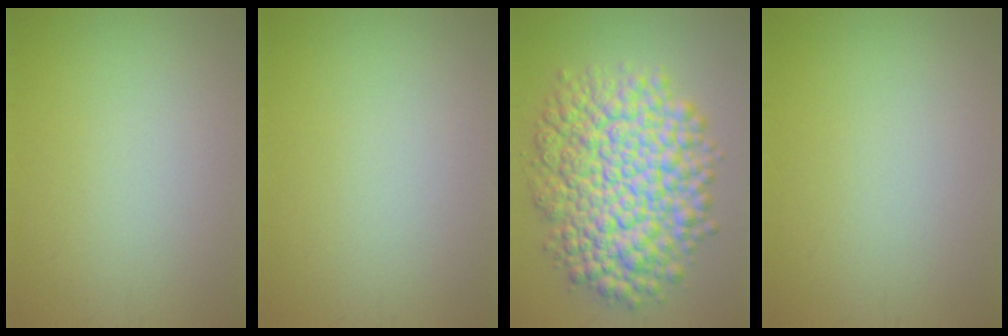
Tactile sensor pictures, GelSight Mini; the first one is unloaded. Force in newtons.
{"total": 0.0}
{"total": 11.4, "press": 11.4, "slide": 0.2}
{"total": 0.0}